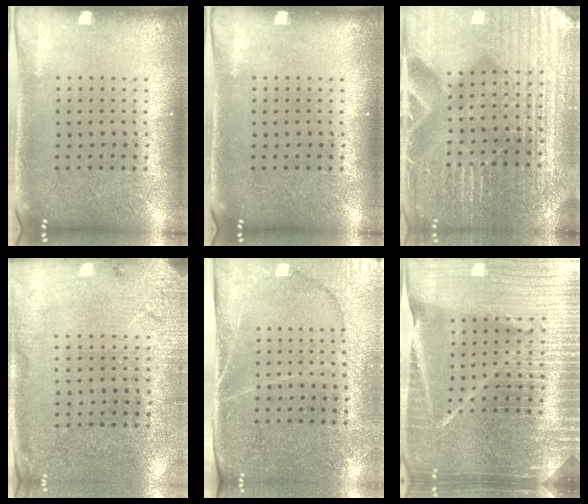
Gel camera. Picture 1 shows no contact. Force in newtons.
{"total": 0.0}
{"total": 5.0, "press": 4.7, "slide": 1.7}
{"total": 2.6, "press": 2.5, "slide": 0.7}
{"total": 3.0, "press": 2.8, "slide": 1.1}
{"total": 6.3, "press": 5.5, "slide": 3.1}